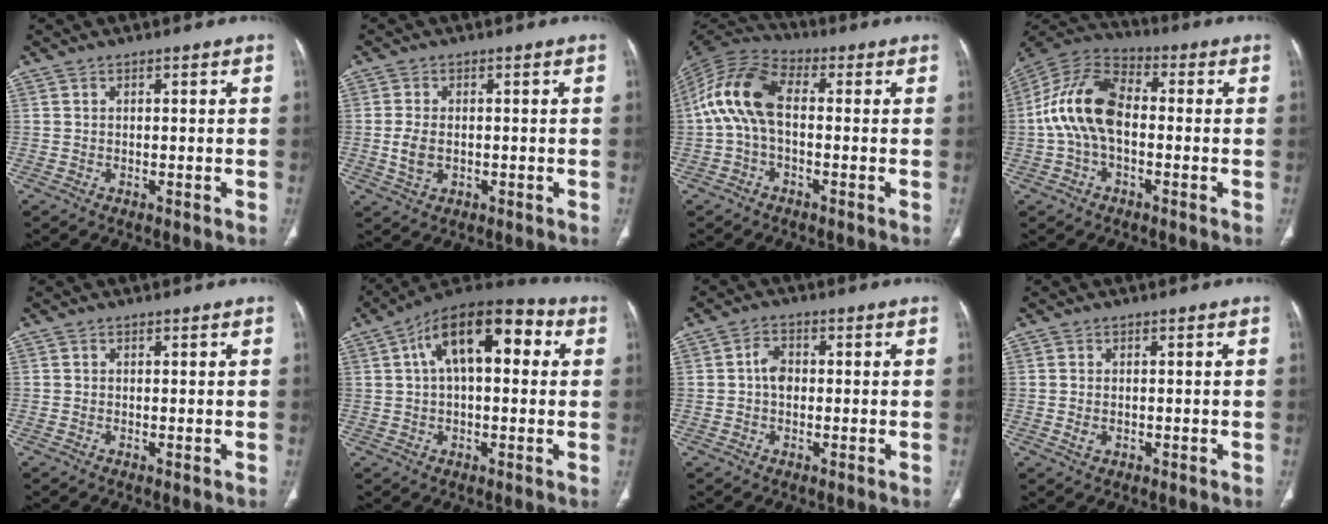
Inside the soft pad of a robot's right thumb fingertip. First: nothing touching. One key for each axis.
{"total": 4.3, "fx": -0.5, "fy": 2.9, "fz": 3.2, "tx": -0.066, "ty": 0.000, "tz": -0.006}
{"total": 12.0, "fx": 0.0, "fy": 6.7, "fz": 9.9, "tx": -0.200, "ty": 0.033, "tz": -0.011}
{"total": 14.3, "fx": -0.8, "fy": 8.5, "fz": 11.5, "tx": -0.225, "ty": 0.037, "tz": -0.025}
{"total": 0.0}
{"total": 16.9, "fx": 4.4, "fy": 8.3, "fz": 14.0, "tx": -0.198, "ty": 0.036, "tz": 0.061}
{"total": 3.6, "fx": 0.0, "fy": 2.6, "fz": 2.5, "tx": -0.038, "ty": 0.011, "tz": -0.007}
{"total": 1.7, "fx": -0.2, "fy": 1.2, "fz": 1.2, "tx": -0.025, "ty": 0.002, "tz": -0.002}